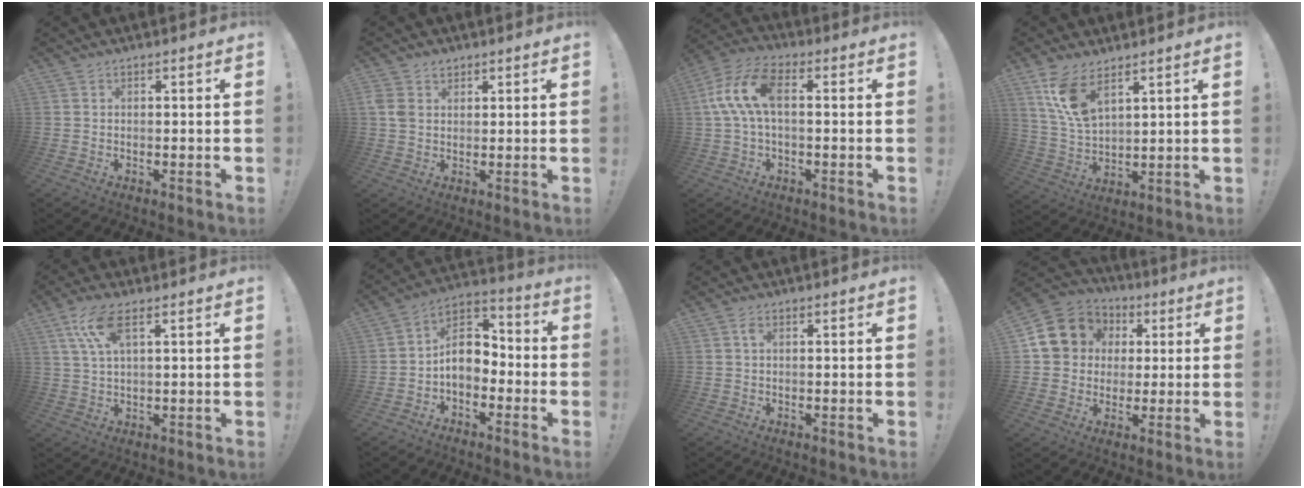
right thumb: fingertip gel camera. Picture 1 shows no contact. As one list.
[{"total": 4.5, "force": [1.7, 3.6, 2.1], "torque": [-0.031, 0.000, 0.035]}, {"total": 11.7, "force": [1.1, 5.9, 10.0], "torque": [-0.209, 0.010, 0.021]}, {"total": 10.6, "force": [6.8, 4.5, 6.8], "torque": [-0.133, -0.031, 0.127]}, {"total": 9.0, "force": [4.2, 3.1, 7.4], "torque": [-0.136, -0.003, 0.078]}, {"total": 10.5, "force": [-1.0, 7.8, 6.9], "torque": [-0.119, 0.009, -0.015]}, {"total": 1.3, "force": [0.3, 0.6, 1.1], "torque": [-0.020, 0.001, 0.004]}, {"total": 13.8, "force": [3.6, 12.3, 5.2], "torque": [-0.076, -0.007, 0.082]}]